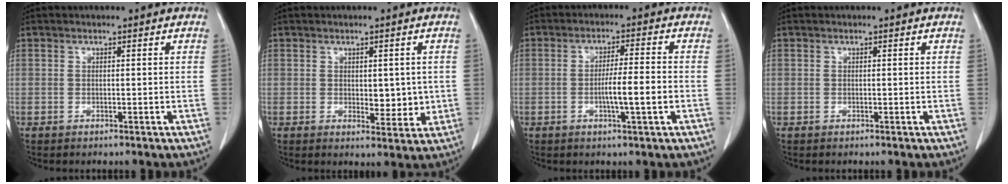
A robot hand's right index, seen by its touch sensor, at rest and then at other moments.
{"total": 4.4, "force": [0.2, 2.3, 3.7], "torque": [-0.040, -0.009, 0.009]}
{"total": 6.2, "force": [-1.5, 0.0, 6.0], "torque": [-0.101, -0.002, -0.025]}
{"total": 0.0}